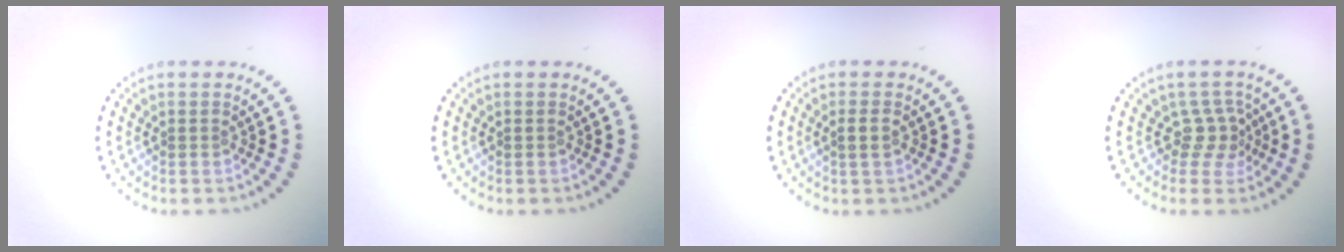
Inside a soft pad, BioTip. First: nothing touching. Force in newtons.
{"total": 0.0}
{"total": 1.1, "press": 1.0, "slide": 0.5}
{"total": 2.3, "press": 1.5, "slide": 1.6}